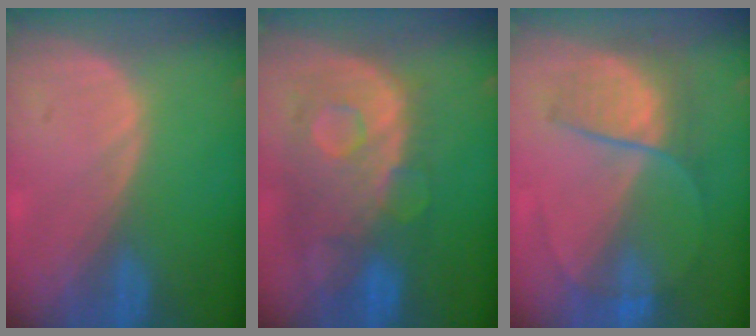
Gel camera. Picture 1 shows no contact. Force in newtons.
{"total": 11.2, "press": 9.7, "slide": 5.5}
{"total": 6.5, "press": 6.3, "slide": 1.3}